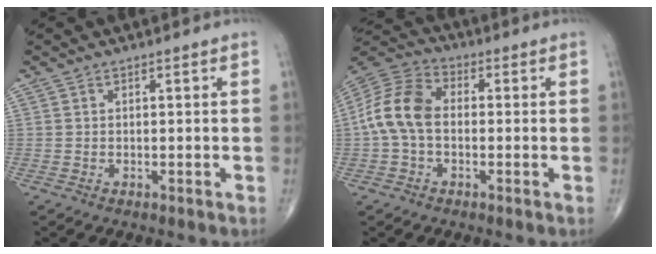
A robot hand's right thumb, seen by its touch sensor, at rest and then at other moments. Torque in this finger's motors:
{"motor_torque": [1.11, 1.98, 1.12, -0.13, 0.13]}